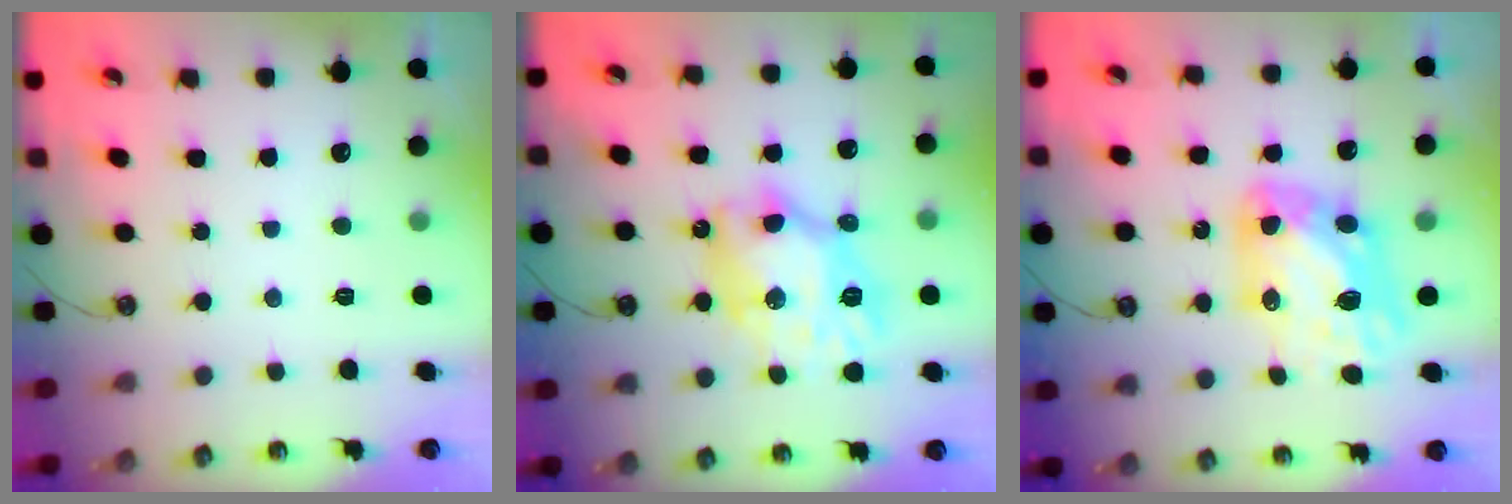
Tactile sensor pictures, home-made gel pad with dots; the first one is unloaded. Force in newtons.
{"total": 13.8, "press": 13.8, "slide": 1.4}
{"total": 11.1, "press": 11.0, "slide": 1.5}